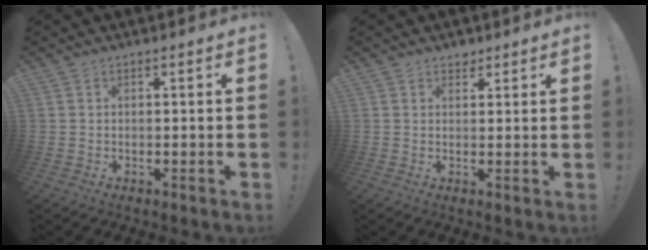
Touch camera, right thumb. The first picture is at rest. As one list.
[{"total": 2.5, "force": [1.9, 1.4, 0.6], "torque": [0.003, -0.010, 0.034]}]